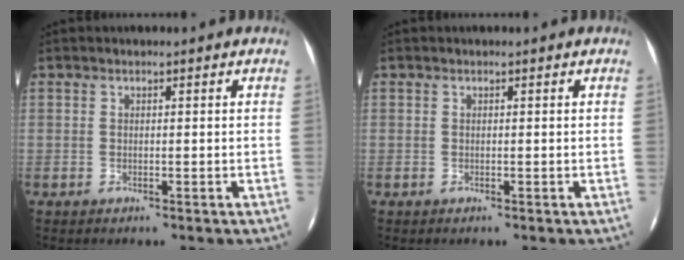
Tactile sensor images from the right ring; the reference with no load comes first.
{"total": 0.0}